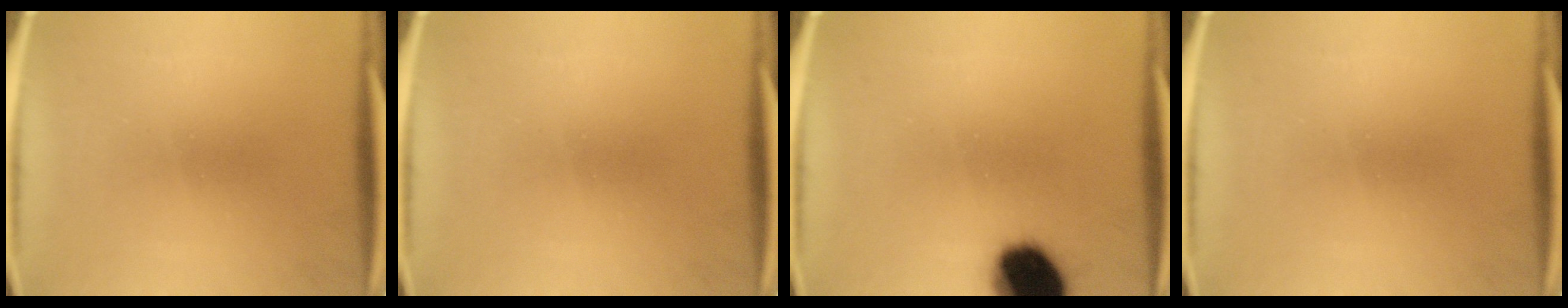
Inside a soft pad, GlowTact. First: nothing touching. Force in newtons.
{"total": 0.0}
{"total": 16.4}
{"total": 0.0}